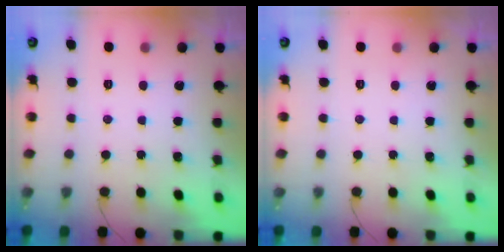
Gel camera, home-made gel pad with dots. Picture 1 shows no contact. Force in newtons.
{"total": 0.0}